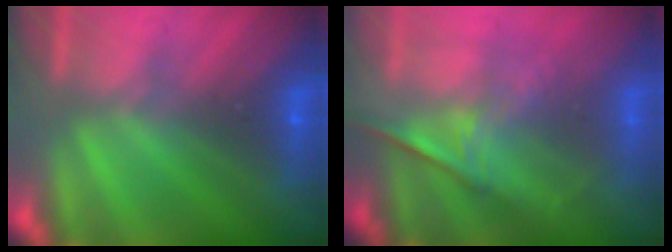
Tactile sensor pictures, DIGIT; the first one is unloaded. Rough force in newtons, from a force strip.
{"total": 1.1}